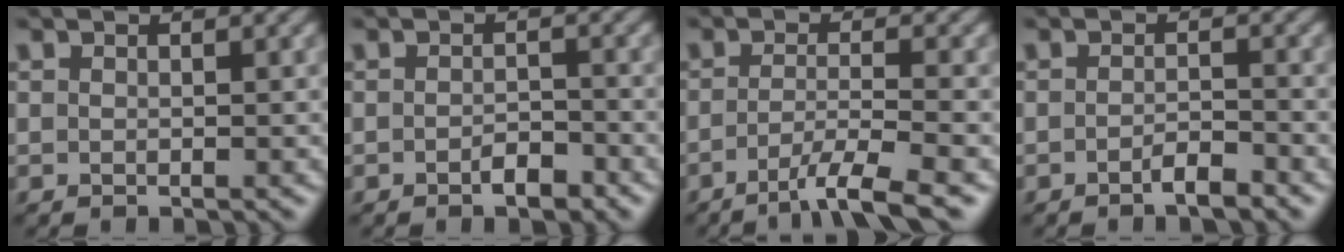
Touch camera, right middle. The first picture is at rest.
{"total": 1.9, "force": [-1.1, 0.7, 1.3], "torque": [-0.019, 0.001, -0.019]}
{"total": 4.9, "force": [-2.8, 0.9, 3.9], "torque": [-0.058, -0.005, -0.054]}
{"total": 1.9, "force": [-1.3, 0.4, 1.4], "torque": [-0.022, 0.003, -0.024]}